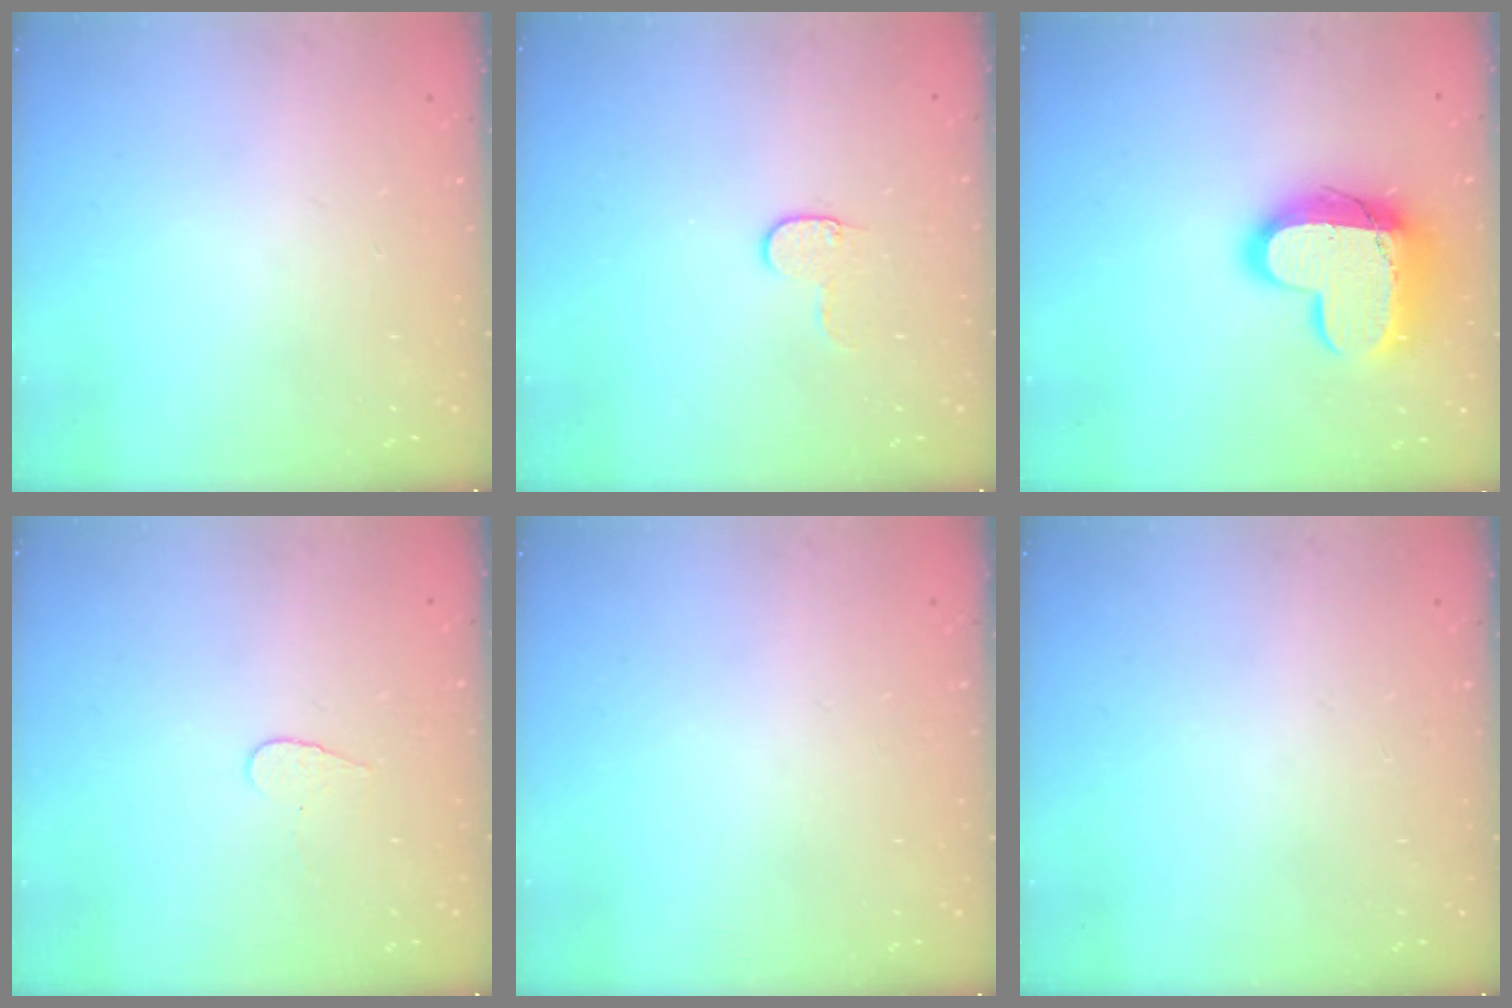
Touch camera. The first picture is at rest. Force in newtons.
{"total": 5.5, "press": 5.5, "slide": 0.5}
{"total": 16.2, "press": 16.1, "slide": 1.1}
{"total": 3.6, "press": 3.6, "slide": 0.3}
{"total": 0.0}
{"total": 0.0}